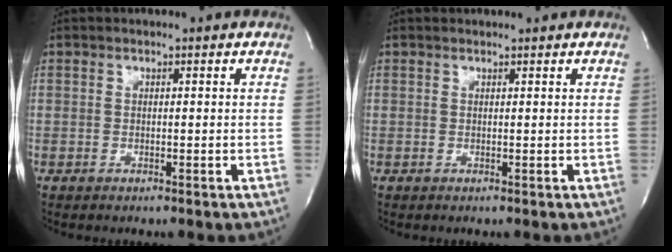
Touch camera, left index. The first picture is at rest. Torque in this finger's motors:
{"motor_torque": [0.13, -0.09, -0.02, 0.00]}